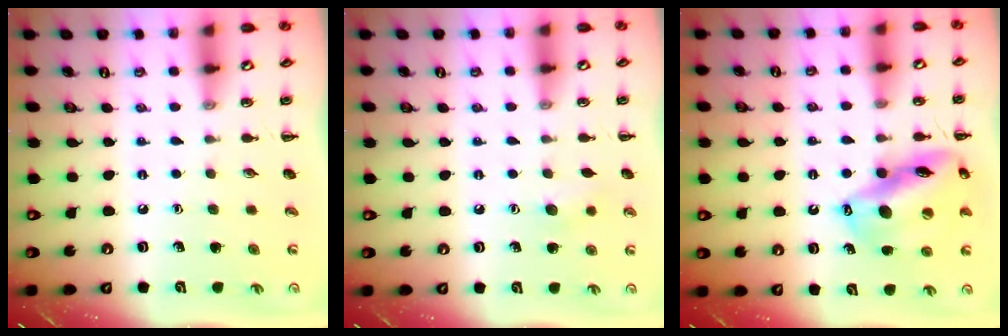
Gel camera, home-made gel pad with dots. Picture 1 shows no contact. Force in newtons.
{"total": 5.4, "press": 5.3, "slide": 1.3}
{"total": 17.3, "press": 16.8, "slide": 4.0}